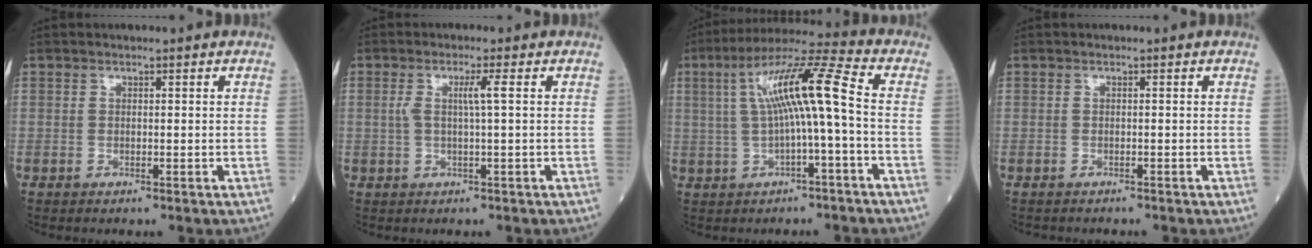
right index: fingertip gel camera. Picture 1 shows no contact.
{"total": 2.6, "force": [0.5, -0.4, 2.6], "torque": [-0.053, 0.004, 0.010]}
{"total": 11.2, "force": [0.5, 0.2, 11.2], "torque": [-0.199, 0.032, 0.008]}
{"total": 1.8, "force": [-1.7, 0.6, 0.4], "torque": [-0.008, -0.001, -0.022]}